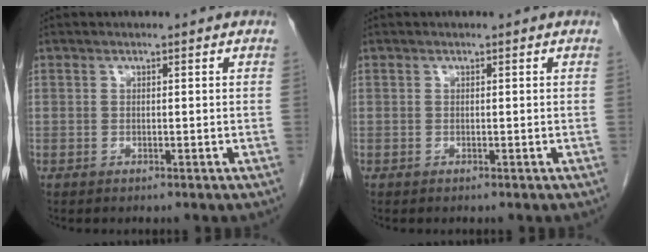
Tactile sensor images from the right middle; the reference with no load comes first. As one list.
[{"total": 0.0}]